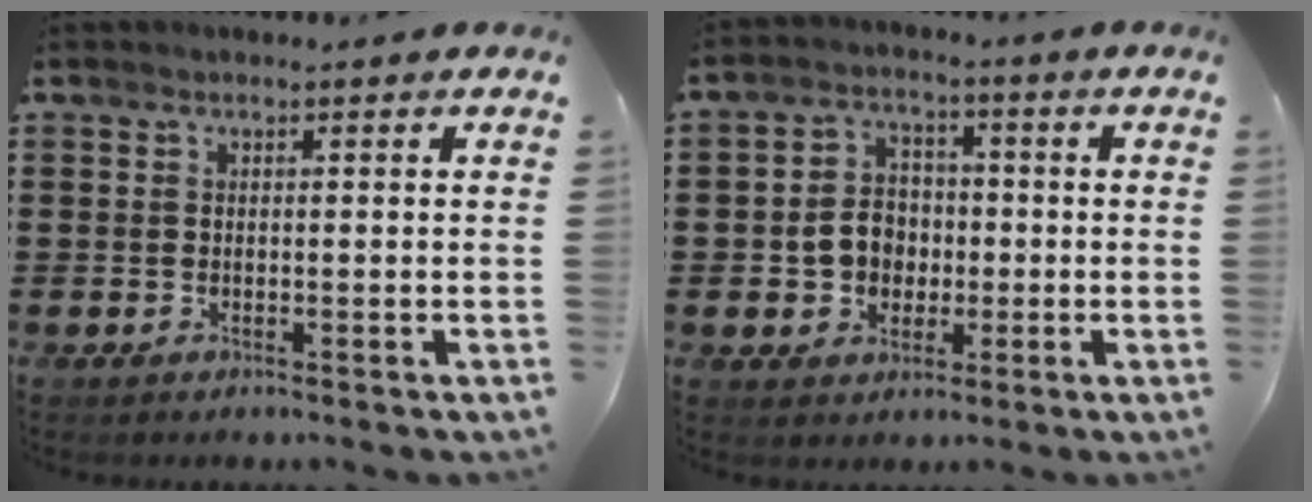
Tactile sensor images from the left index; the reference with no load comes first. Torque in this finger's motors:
{"motor_torque": [0.33, 0.29, 0.24, 0.08]}